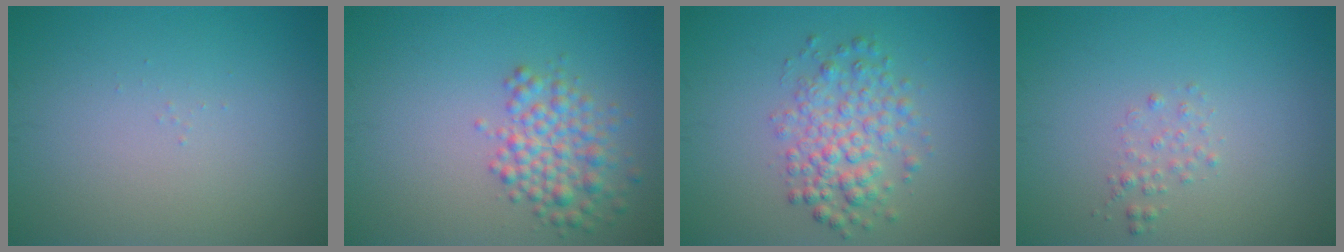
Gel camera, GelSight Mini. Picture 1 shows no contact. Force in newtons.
{"total": 3.6, "press": 3.6, "slide": 0.1}
{"total": 3.9, "press": 3.9, "slide": 0.1}
{"total": 1.0, "press": 1.0, "slide": 0.0}